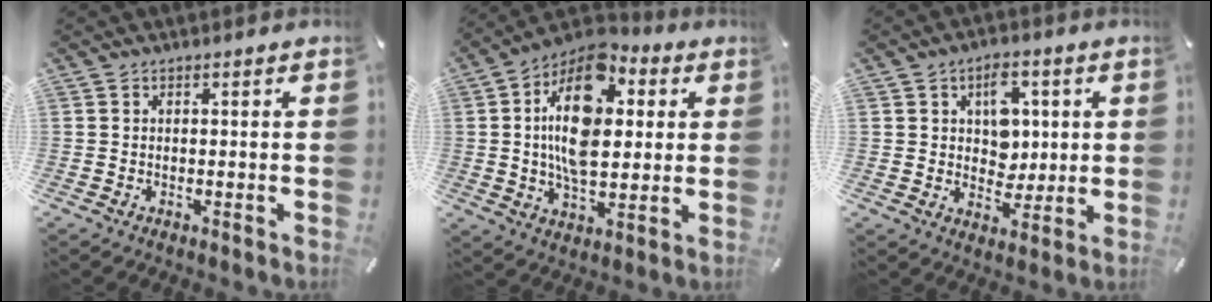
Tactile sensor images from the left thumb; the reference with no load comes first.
{"total": 18.5, "force": [3.6, 11.4, 14.1], "torque": [-0.265, -0.011, 0.055]}
{"total": 7.9, "force": [2.1, 6.2, 4.3], "torque": [-0.051, 0.000, 0.031]}